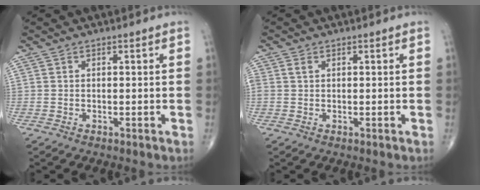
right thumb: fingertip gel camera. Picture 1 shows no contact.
{"total": 1.1, "force": [0.4, 0.7, 0.7], "torque": [-0.015, 0.004, 0.009]}